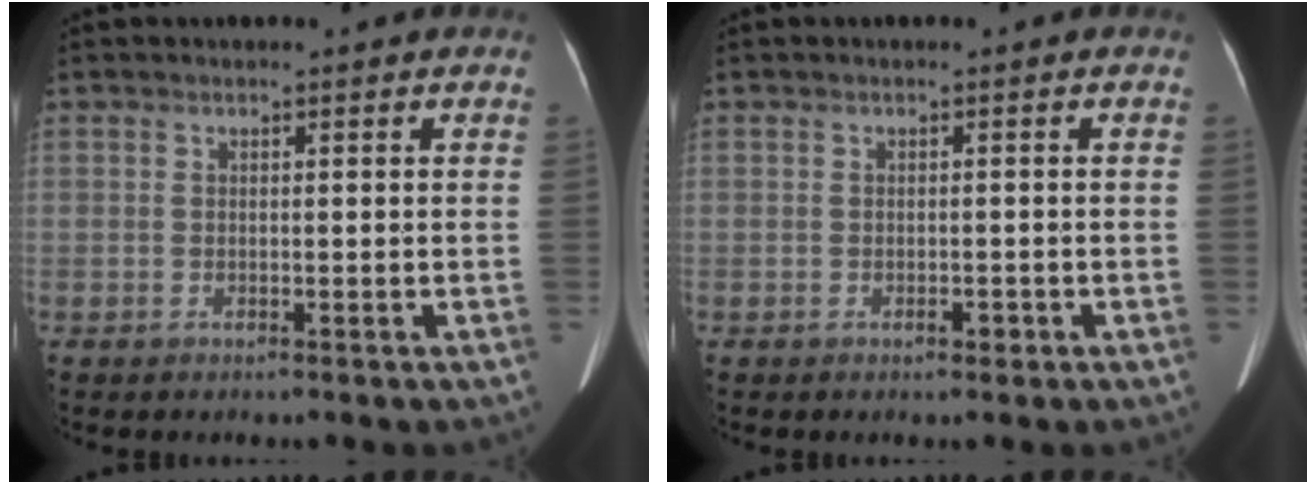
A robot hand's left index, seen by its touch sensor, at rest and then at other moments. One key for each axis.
{"total": 0.9, "fx": -0.6, "fy": 0.4, "fz": 0.6, "tx": -0.009, "ty": 0.000, "tz": -0.006}